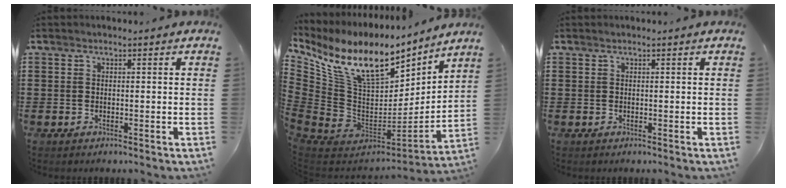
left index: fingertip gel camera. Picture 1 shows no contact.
{"total": 14.7, "force": [8.8, 7.0, 9.6], "torque": [-0.217, -0.053, 0.154]}
{"total": 0.0}